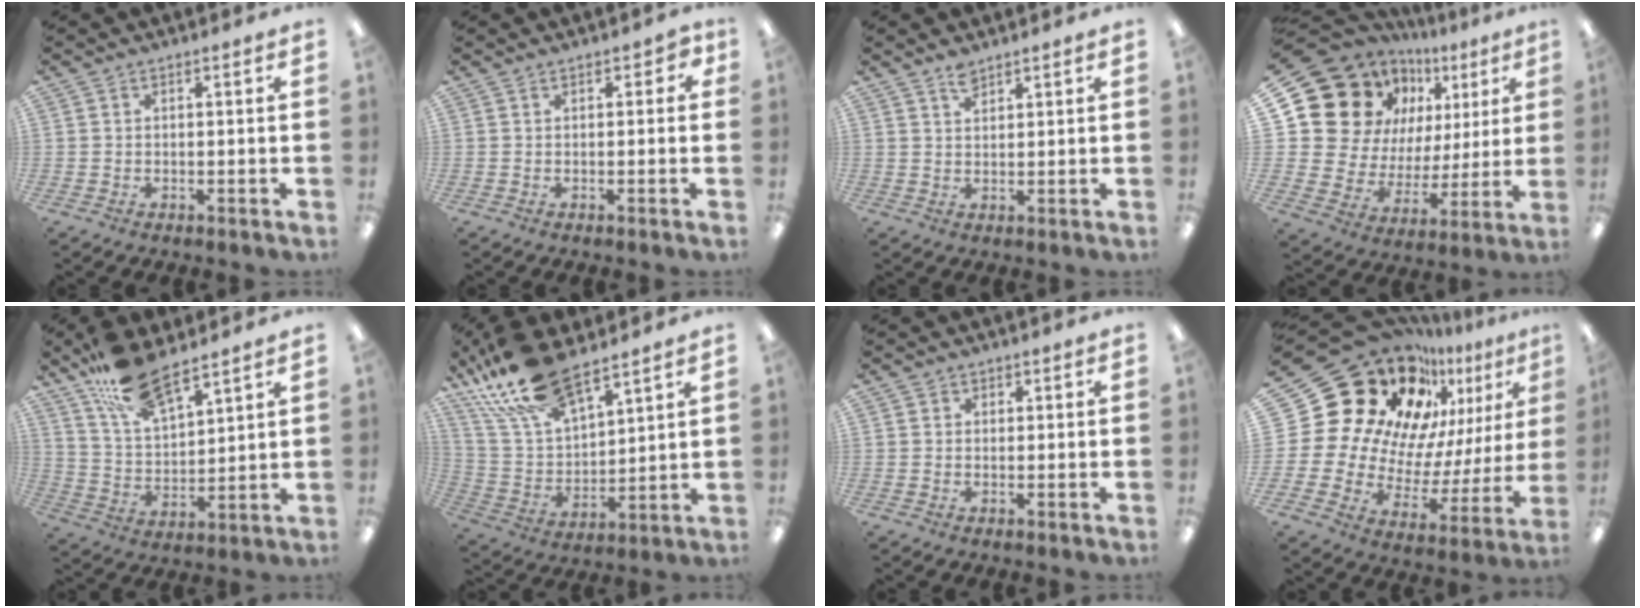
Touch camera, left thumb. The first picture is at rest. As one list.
[{"total": 2.3, "force": [0.6, 1.5, 1.7], "torque": [-0.015, -0.002, 0.007]}, {"total": 2.3, "force": [2.0, 0.8, 0.9], "torque": [-0.011, -0.007, 0.037]}, {"total": 20.4, "force": [10.2, 15.9, 7.8], "torque": [-0.159, -0.077, 0.216]}, {"total": 14.1, "force": [10.4, 5.3, 7.9], "torque": [-0.155, -0.050, 0.189]}, {"total": 18.5, "force": [13.4, 7.4, 10.3], "torque": [-0.225, -0.061, 0.241]}, {"total": 0.9, "force": [0.0, 0.9, -0.2], "torque": [0.012, -0.001, -0.003]}, {"total": 27.3, "force": [18.4, 16.9, 11.1], "torque": [-0.185, -0.170, 0.366]}]